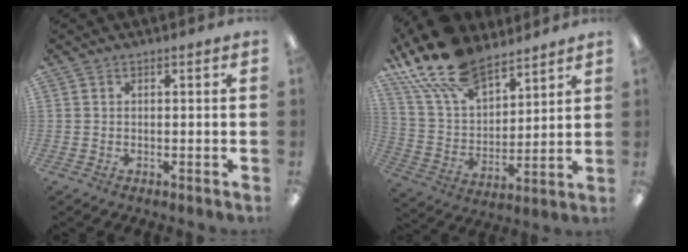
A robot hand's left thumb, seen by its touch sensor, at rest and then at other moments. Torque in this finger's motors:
{"motor_torque": [0.96, 0.43, 1.16, -1.61, 0.55]}